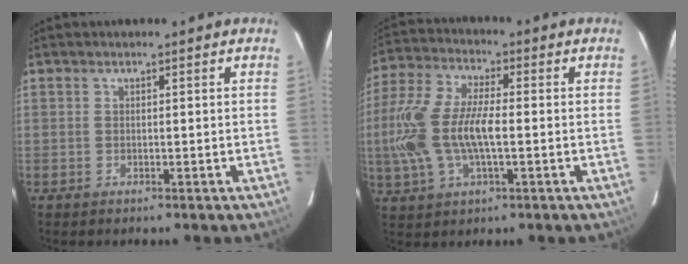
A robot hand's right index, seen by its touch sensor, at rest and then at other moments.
{"total": 15.3, "force": [-1.6, 6.2, 13.9], "torque": [-0.301, 0.004, -0.033]}